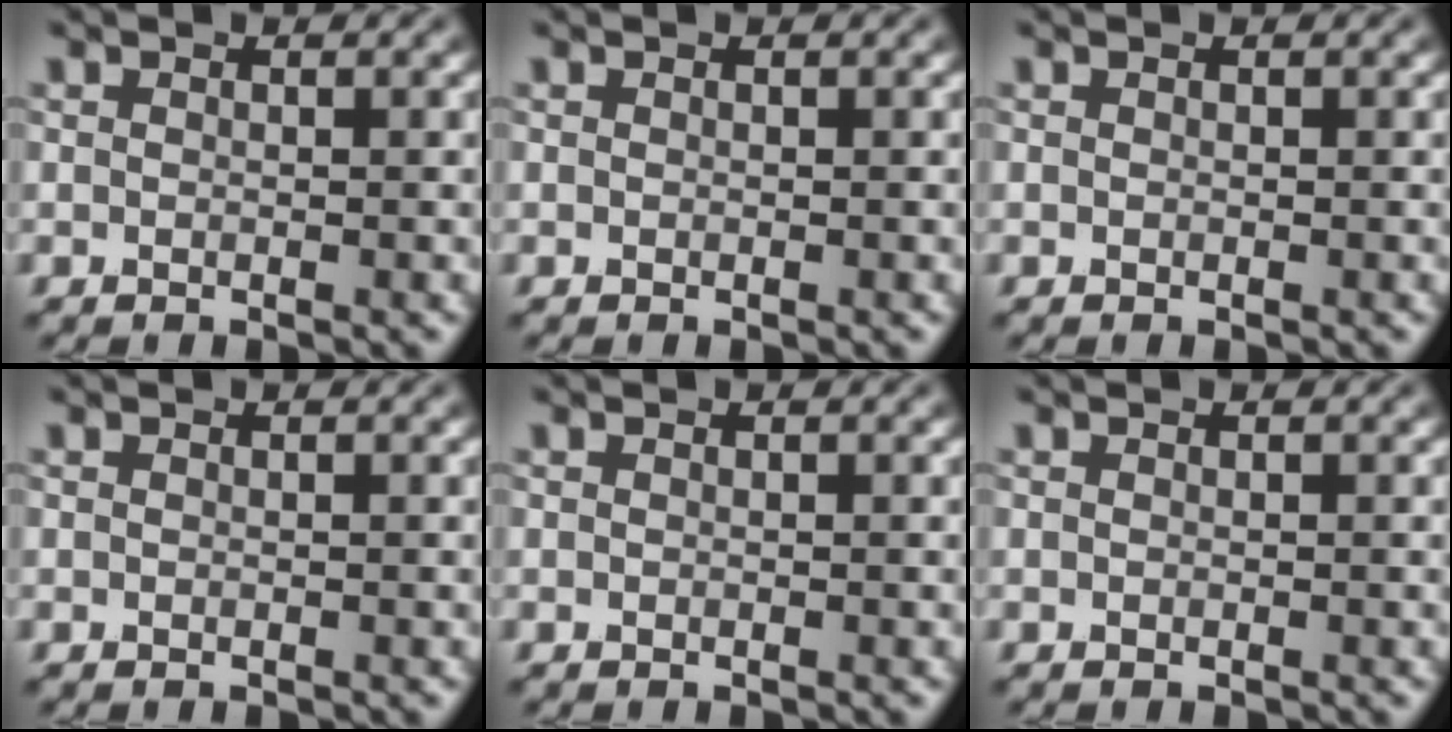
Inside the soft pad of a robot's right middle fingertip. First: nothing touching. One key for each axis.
{"total": 0.0}
{"total": 0.0}
{"total": 0.0}
{"total": 0.0}
{"total": 0.0}